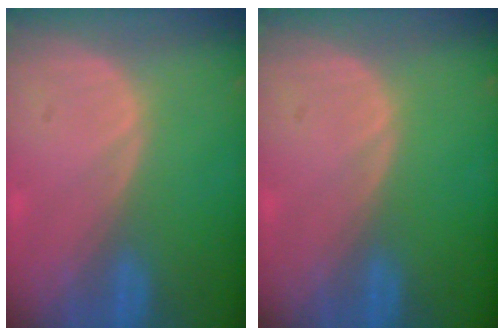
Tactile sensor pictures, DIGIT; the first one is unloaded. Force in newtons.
{"total": 0.0}